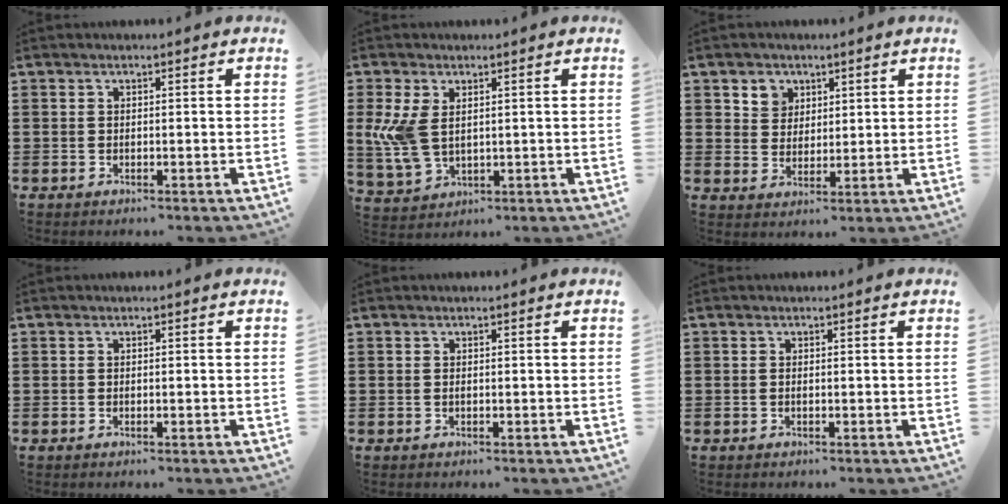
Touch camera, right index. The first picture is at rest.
{"total": 6.2, "force": [1.0, 3.8, 4.9], "torque": [-0.126, -0.001, 0.014]}
{"total": 3.8, "force": [2.0, 3.2, 0.1], "torque": [-0.021, 0.013, 0.037]}
{"total": 0.0}
{"total": 0.0}
{"total": 0.0}